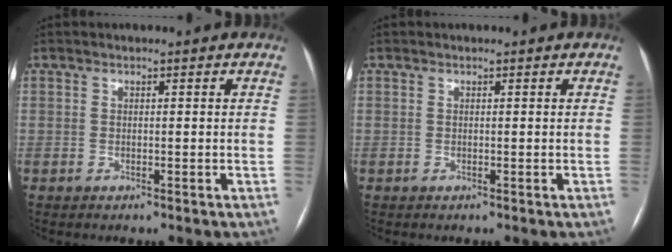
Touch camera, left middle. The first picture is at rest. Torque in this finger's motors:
{"motor_torque": [-0.01, 0.05, 0.04, 0.00]}